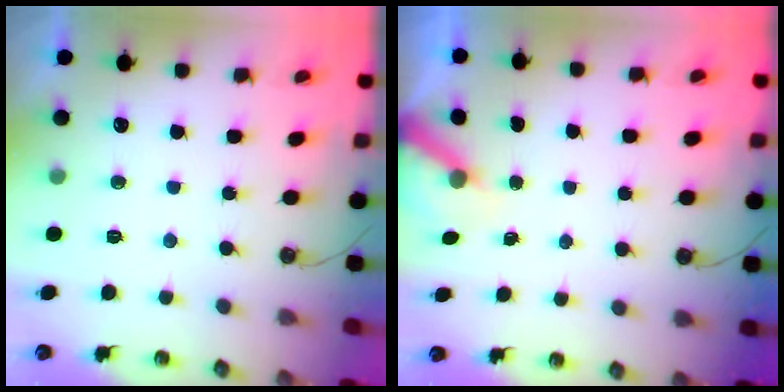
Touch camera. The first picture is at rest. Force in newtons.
{"total": 5.4, "press": 5.4, "slide": 0.2}